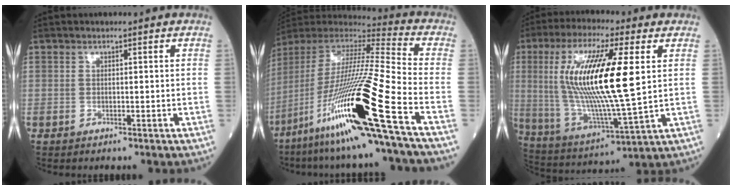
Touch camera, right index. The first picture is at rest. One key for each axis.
{"total": 26.2, "fx": -12.4, "fy": -0.9, "fz": 23.0, "tx": -0.449, "ty": -0.056, "tz": -0.237}
{"total": 19.3, "fx": 3.6, "fy": 2.2, "fz": 18.8, "tx": -0.384, "ty": -0.005, "tz": 0.064}